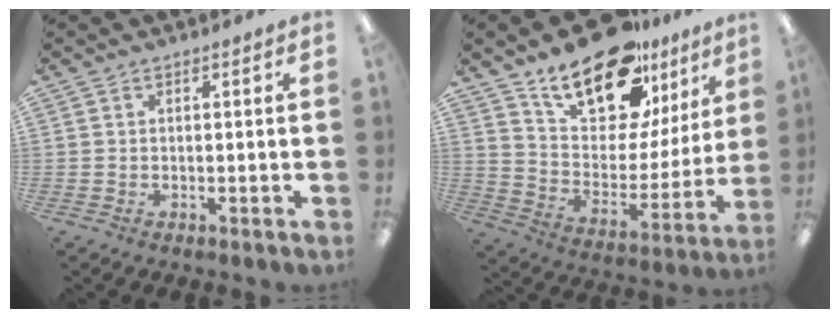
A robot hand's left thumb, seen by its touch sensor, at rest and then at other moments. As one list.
[{"total": 20.3, "force": [15.0, 9.4, 10.0], "torque": [-0.172, -0.095, 0.266]}]